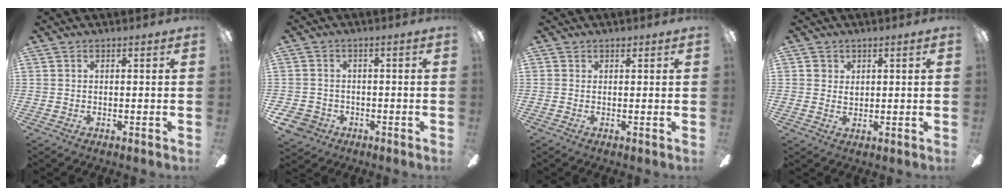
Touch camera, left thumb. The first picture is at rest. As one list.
[{"total": 5.4, "force": [-2.5, 4.6, 1.4], "torque": [-0.051, 0.015, -0.049]}, {"total": 0.7, "force": [0.5, 0.2, 0.4], "torque": [-0.001, -0.002, 0.007]}, {"total": 1.7, "force": [0.6, 1.4, 0.8], "torque": [-0.010, 0.001, 0.009]}]